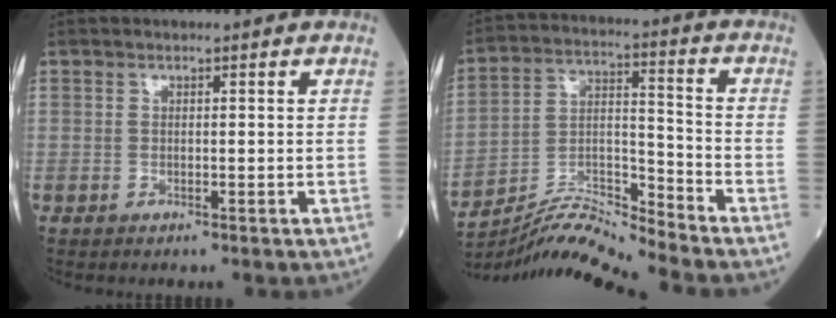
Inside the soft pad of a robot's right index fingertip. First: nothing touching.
{"total": 9.3, "force": [-9.1, -1.9, 1.2], "torque": [-0.033, 0.026, -0.167]}